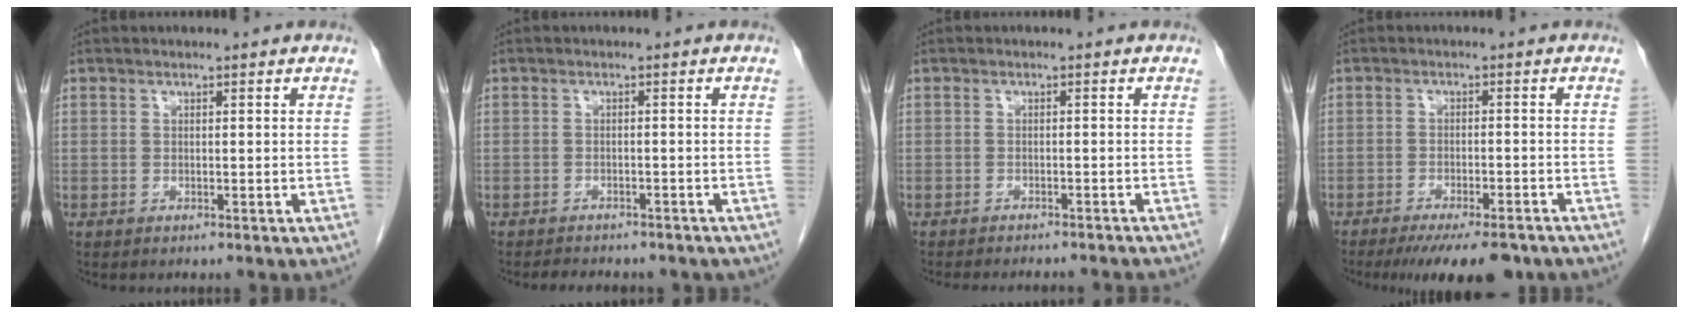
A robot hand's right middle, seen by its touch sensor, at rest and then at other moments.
{"total": 7.7, "force": [-6.6, 2.7, 3.0], "torque": [-0.041, 0.005, -0.072]}
{"total": 11.7, "force": [-10.8, 1.6, 4.4], "torque": [-0.048, -0.009, -0.122]}
{"total": 10.7, "force": [-8.5, 2.5, 5.9], "torque": [-0.079, -0.016, -0.122]}